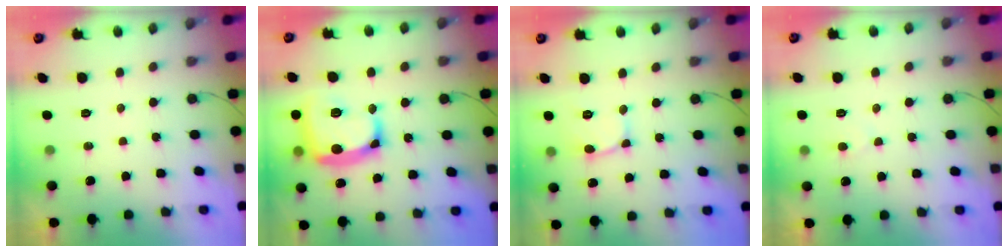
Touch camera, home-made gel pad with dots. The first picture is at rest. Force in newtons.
{"total": 19.3, "press": 19.3, "slide": 1.6}
{"total": 2.8, "press": 2.8, "slide": 0.3}
{"total": 4.2, "press": 4.2, "slide": 0.4}